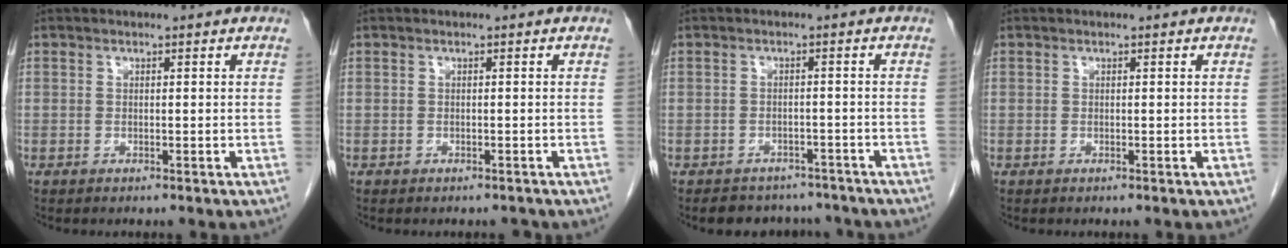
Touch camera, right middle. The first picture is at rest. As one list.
[{"total": 1.1, "force": [-0.9, 0.6, 0.1], "torque": [-0.002, 0.002, -0.014]}, {"total": 7.3, "force": [-6.5, 3.3, 0.8], "torque": [-0.002, 0.010, -0.076]}, {"total": 0.0}]